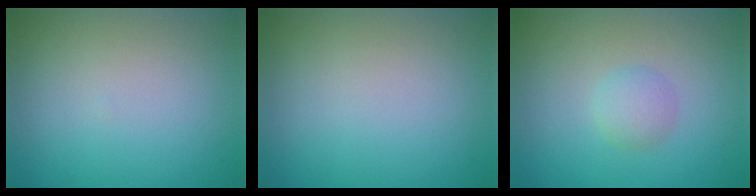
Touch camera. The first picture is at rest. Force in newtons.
{"total": 0.0}
{"total": 1.5, "press": 1.5, "slide": 0.1}